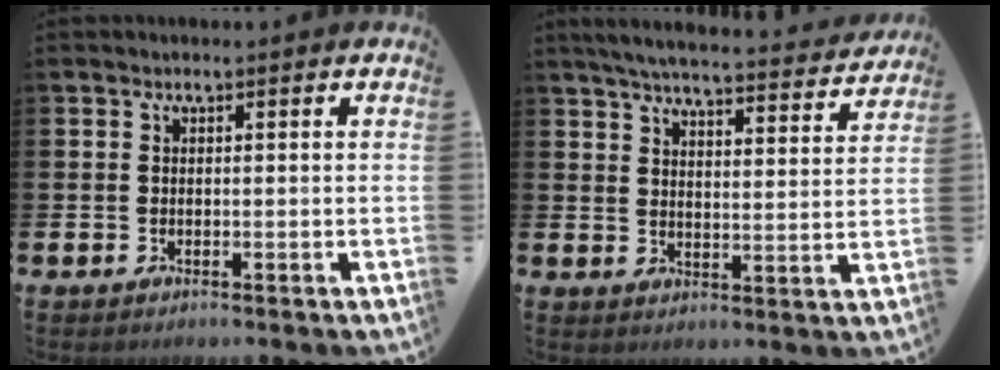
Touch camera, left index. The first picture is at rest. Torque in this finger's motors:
{"motor_torque": [1.03, -1.11, 0.20, 0.13]}